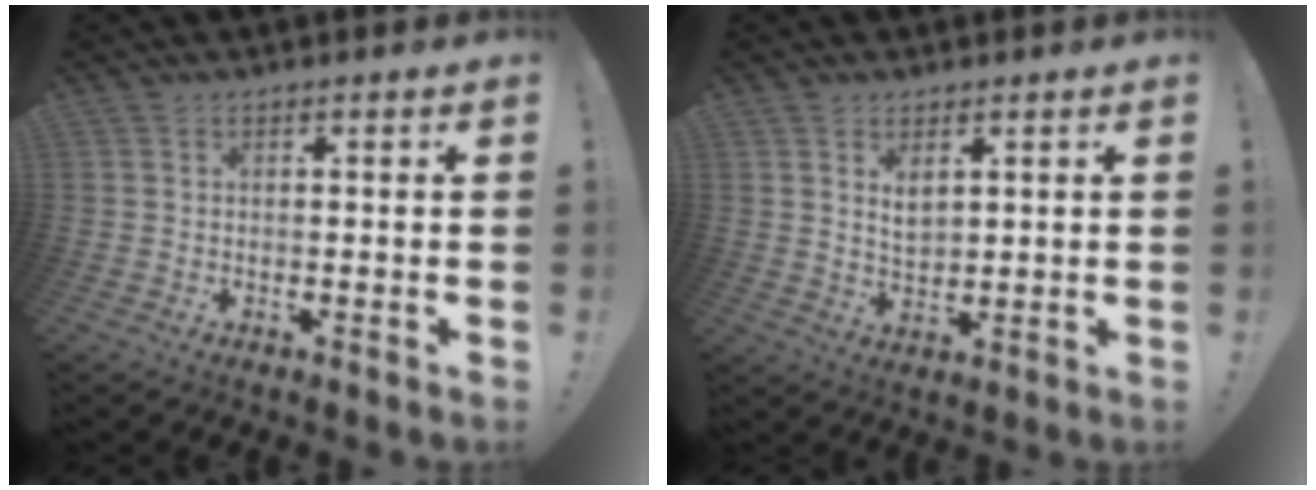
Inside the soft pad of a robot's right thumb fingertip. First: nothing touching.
{"total": 4.3, "force": [2.4, 2.4, 2.6], "torque": [-0.039, -0.013, 0.041]}